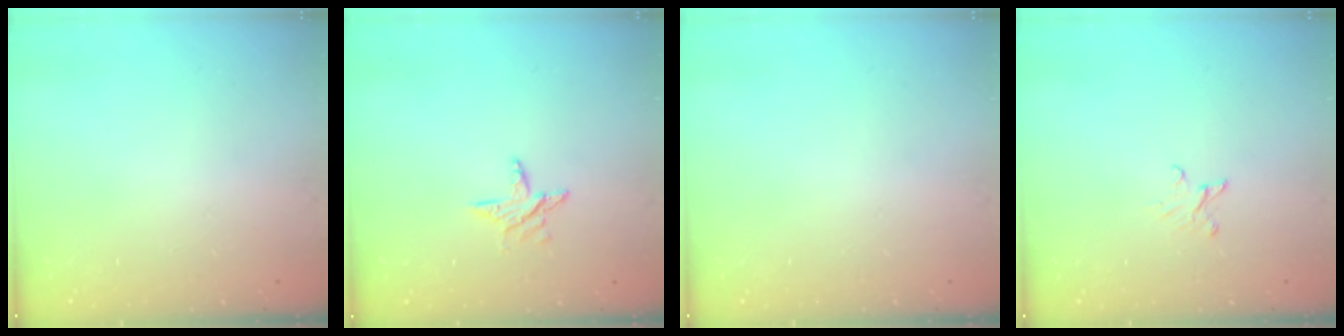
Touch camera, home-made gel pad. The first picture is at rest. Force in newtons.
{"total": 5.2, "press": 5.2, "slide": 0.5}
{"total": 0.0}
{"total": 2.6, "press": 2.6, "slide": 0.3}